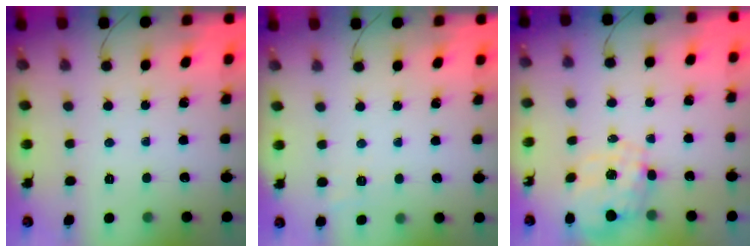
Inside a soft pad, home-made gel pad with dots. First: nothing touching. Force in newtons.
{"total": 2.0, "press": 1.3, "slide": 1.6}
{"total": 2.3, "press": 2.1, "slide": 1.1}